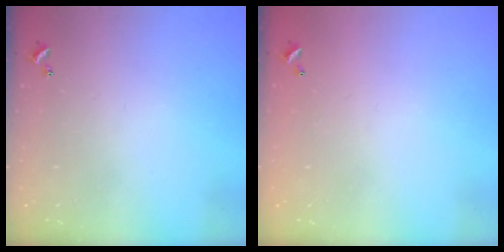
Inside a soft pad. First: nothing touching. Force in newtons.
{"total": 2.8, "press": 2.8, "slide": 0.1}